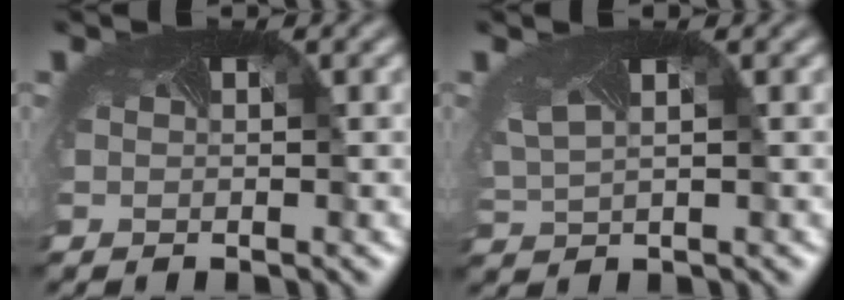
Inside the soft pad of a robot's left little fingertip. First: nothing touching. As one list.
[{"total": 1.9, "force": [1.2, 0.8, 1.2], "torque": [-0.046, -0.001, 0.039]}]